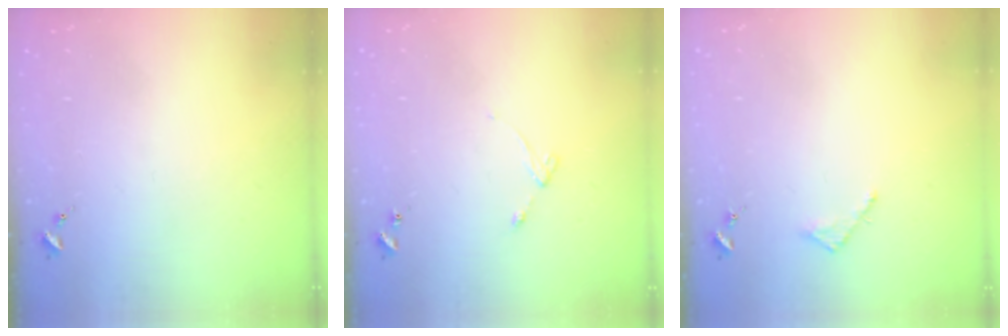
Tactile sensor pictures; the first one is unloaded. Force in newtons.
{"total": 4.0, "press": 3.9, "slide": 0.5}
{"total": 2.5, "press": 2.5, "slide": 0.2}